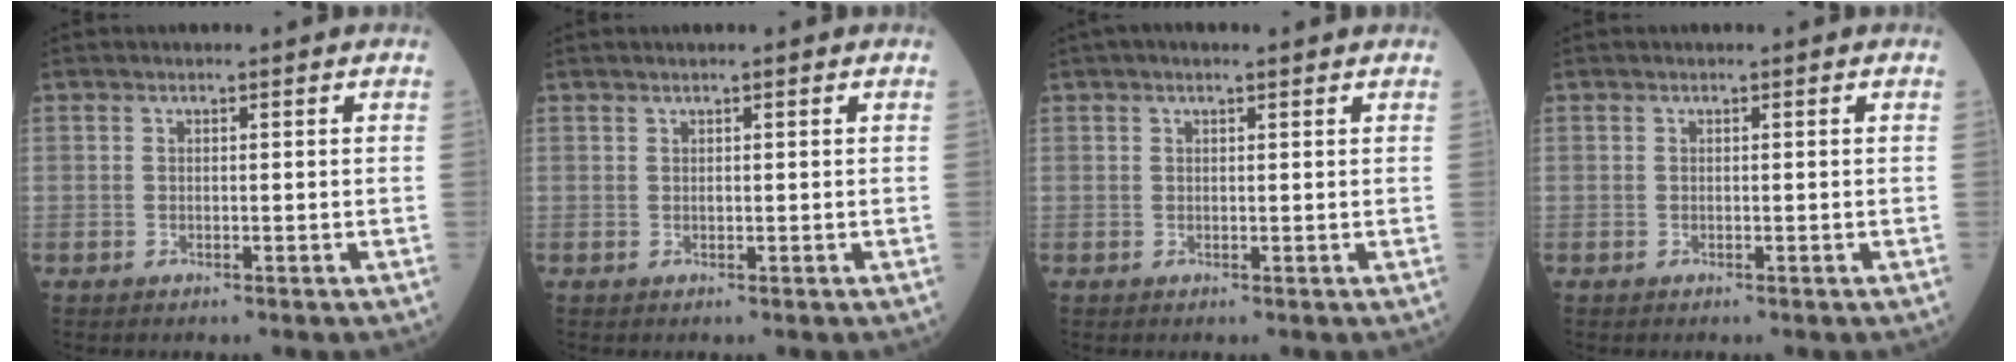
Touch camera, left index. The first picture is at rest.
{"total": 0.9, "force": [0.5, 0.2, 0.7], "torque": [-0.014, 0.009, 0.008]}
{"total": 3.2, "force": [2.3, 0.6, 2.1], "torque": [-0.035, 0.031, 0.035]}
{"total": 0.0}